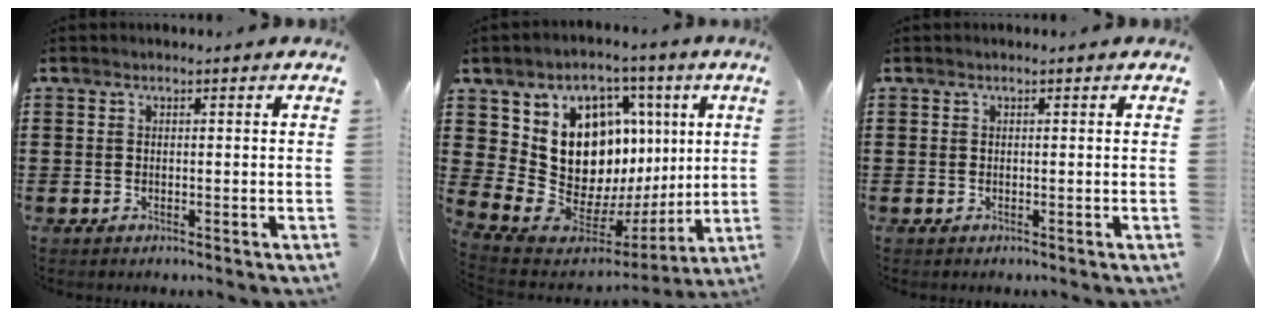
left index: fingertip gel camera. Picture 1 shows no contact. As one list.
[{"total": 12.6, "force": [2.7, 10.7, 6.1], "torque": [-0.152, -0.038, 0.061]}, {"total": 0.0}]